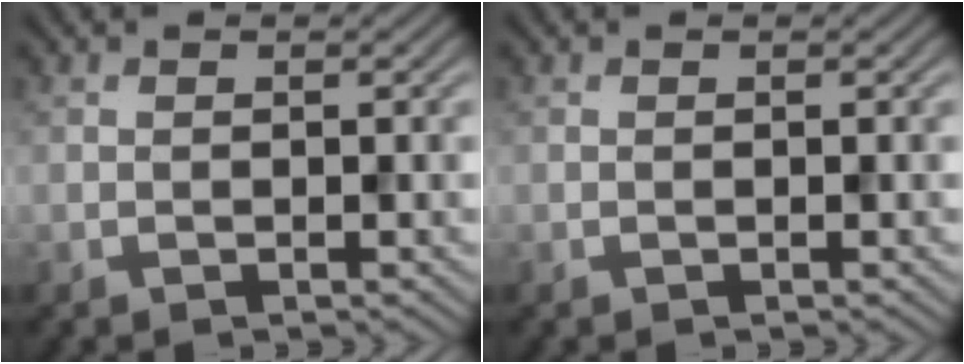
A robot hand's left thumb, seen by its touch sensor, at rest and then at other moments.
{"total": 0.0}